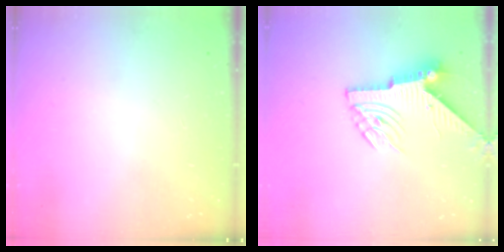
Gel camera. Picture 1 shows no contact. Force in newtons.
{"total": 6.1, "press": 6.0, "slide": 0.7}